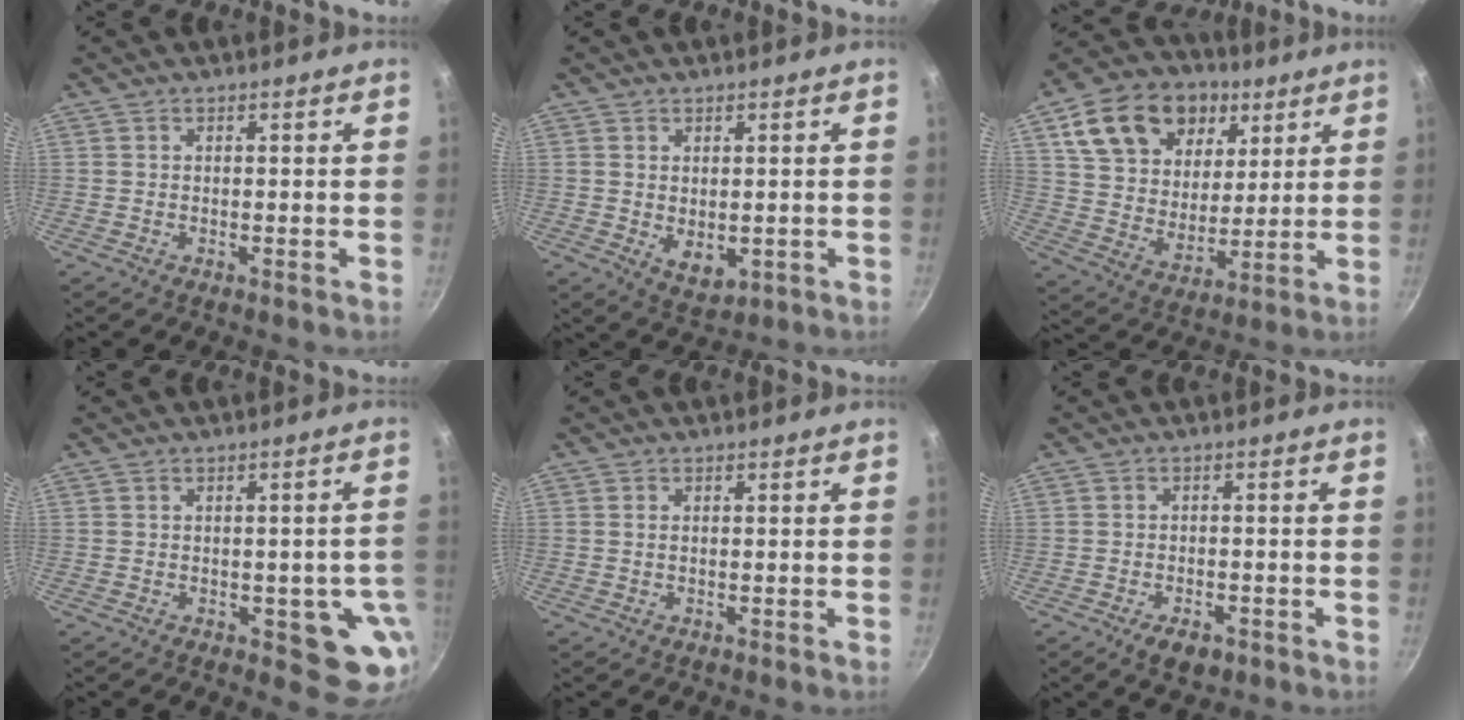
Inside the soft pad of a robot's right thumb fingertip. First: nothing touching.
{"total": 4.7, "force": [0.0, 3.1, 3.6], "torque": [-0.050, -0.015, 0.011]}
{"total": 20.7, "force": [9.0, 14.7, 11.4], "torque": [-0.173, -0.016, 0.156]}
{"total": 9.3, "force": [-2.1, 4.7, 7.7], "torque": [-0.040, -0.001, -0.025]}
{"total": 0.7, "force": [0.1, 0.4, 0.6], "torque": [-0.011, 0.001, 0.001]}
{"total": 4.6, "force": [-2.6, 2.5, 2.8], "torque": [-0.041, 0.015, -0.034]}